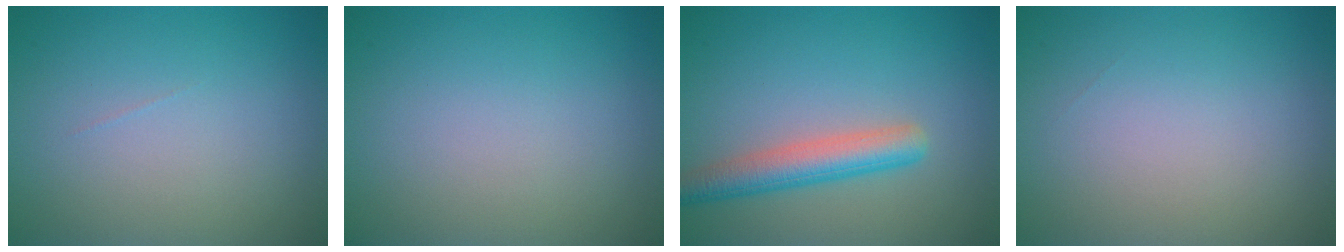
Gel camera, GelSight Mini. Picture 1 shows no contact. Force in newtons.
{"total": 0.0}
{"total": 4.0, "press": 4.0, "slide": 0.2}
{"total": 0.0}